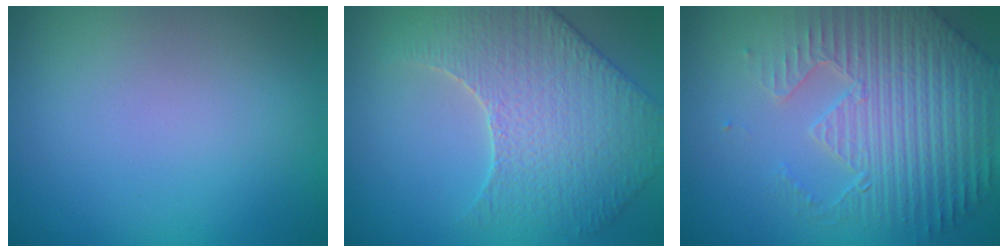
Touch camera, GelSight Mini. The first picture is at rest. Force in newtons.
{"total": 5.5, "press": 5.2, "slide": 1.8}
{"total": 6.6, "press": 5.3, "slide": 4.0}